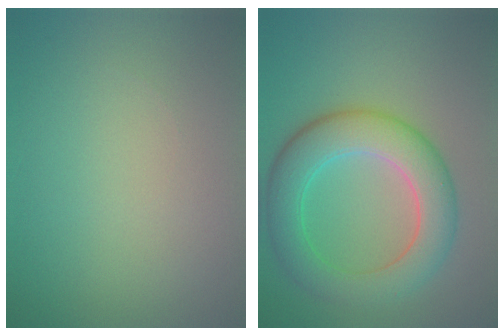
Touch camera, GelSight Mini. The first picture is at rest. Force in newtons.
{"total": 7.0, "press": 7.0, "slide": 0.2}